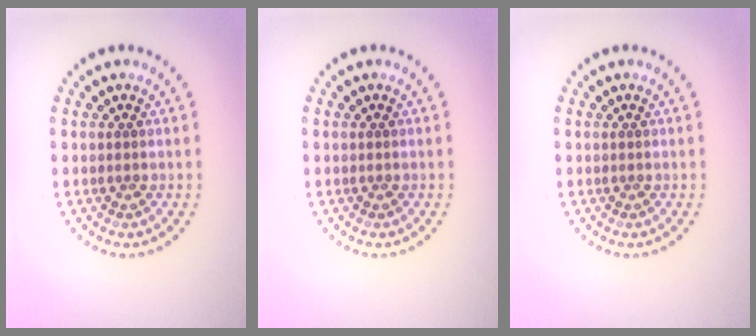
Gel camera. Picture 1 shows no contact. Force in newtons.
{"total": 0.0}
{"total": 0.0}